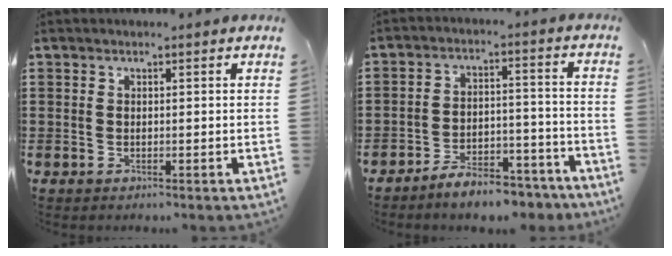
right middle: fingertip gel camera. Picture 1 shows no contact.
{"total": 6.6, "force": [-6.3, 1.0, 1.8], "torque": [-0.023, 0.016, -0.117]}